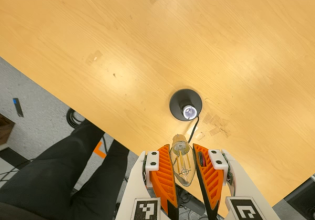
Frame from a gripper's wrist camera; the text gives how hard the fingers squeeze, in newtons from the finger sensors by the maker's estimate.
{"total": 13.2, "left": 14.8, "right": 11.5}